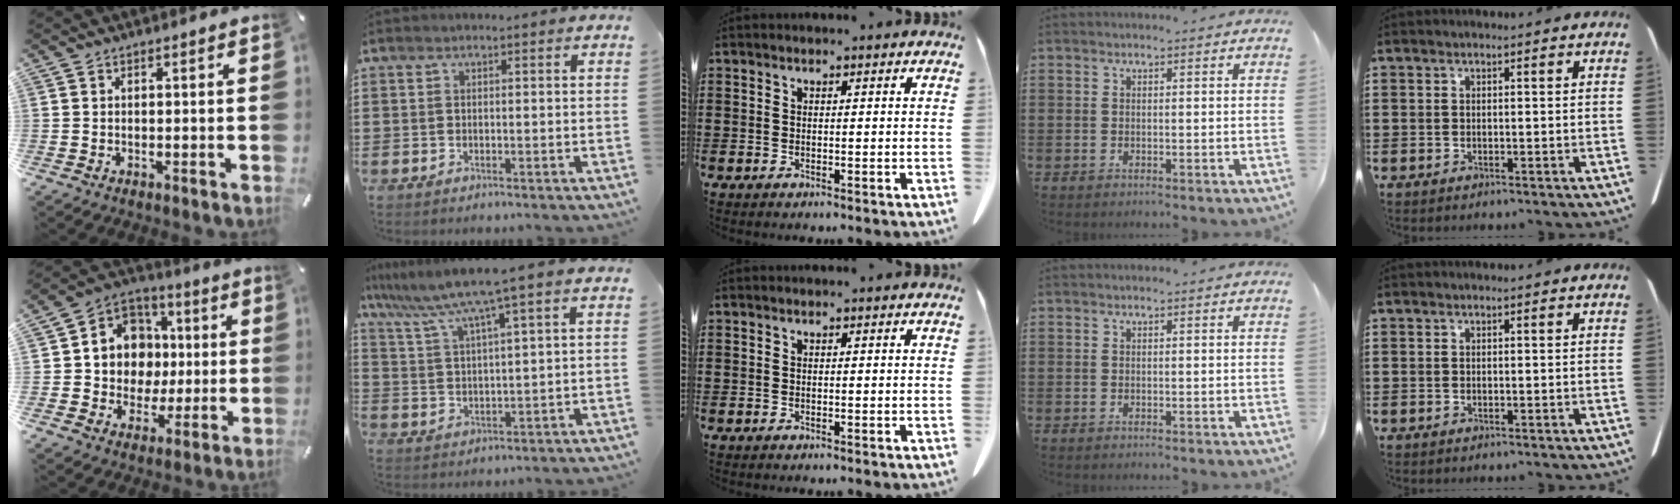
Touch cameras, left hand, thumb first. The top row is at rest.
{"thumb": {"total": 12.3, "force": [0.2, 11.9, 3.0], "torque": [-0.045, 0.000, 0.015]}, "index": {"total": 6.9, "force": [5.3, -0.9, 4.3], "torque": [-0.103, -0.033, 0.086]}}